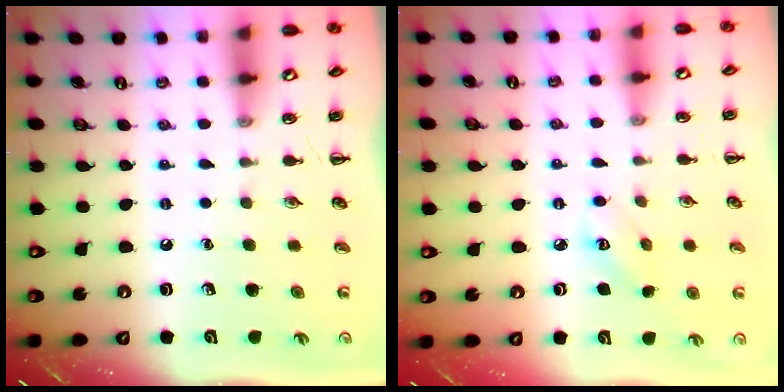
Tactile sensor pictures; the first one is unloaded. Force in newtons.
{"total": 3.8, "press": 3.7, "slide": 0.9}